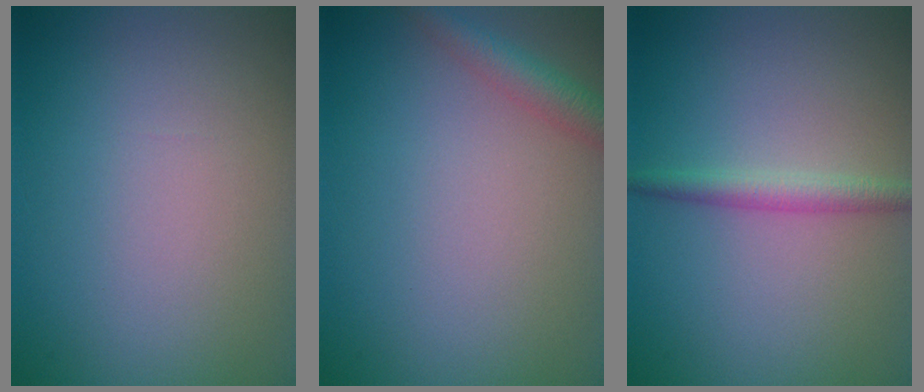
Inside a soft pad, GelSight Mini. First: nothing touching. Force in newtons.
{"total": 2.5, "press": 2.5, "slide": 0.1}
{"total": 2.1, "press": 2.1, "slide": 0.0}